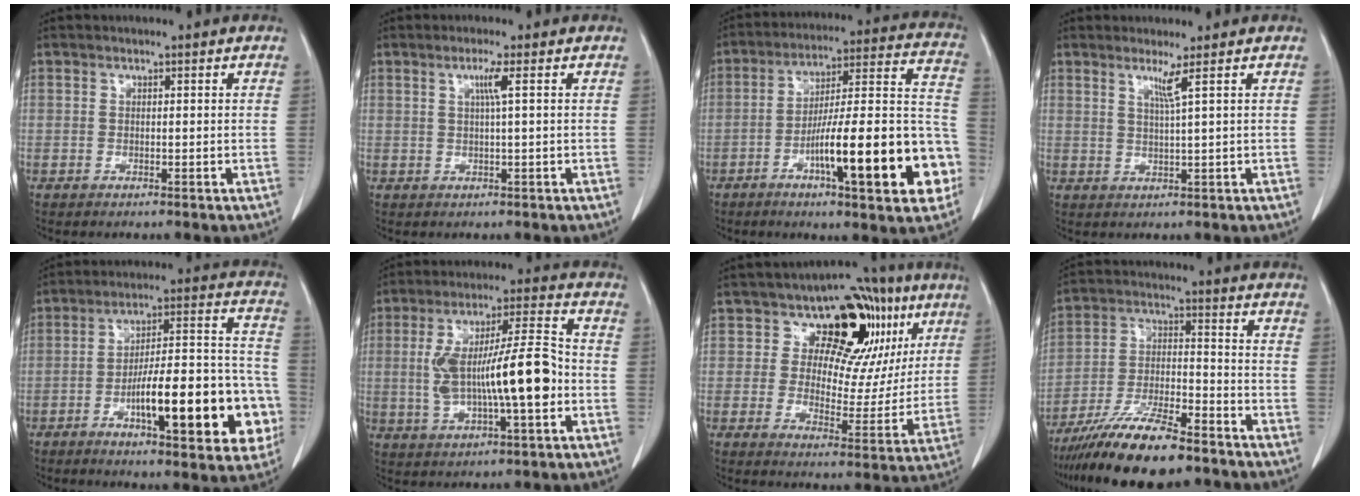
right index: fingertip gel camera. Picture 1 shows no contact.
{"total": 2.3, "force": [0.7, -0.6, 2.1], "torque": [-0.043, 0.000, 0.014]}
{"total": 21.6, "force": [-7.8, 2.9, 20.0], "torque": [-0.247, 0.017, -0.110]}
{"total": 2.4, "force": [1.3, -1.1, 1.7], "torque": [-0.038, -0.014, 0.030]}
{"total": 20.0, "force": [-6.7, 4.7, 18.3], "torque": [-0.221, 0.034, -0.084]}
{"total": 14.7, "force": [-1.5, 2.5, 14.4], "torque": [-0.265, 0.019, -0.019]}
{"total": 14.4, "force": [6.8, 9.0, 8.9], "torque": [-0.083, 0.024, 0.095]}
{"total": 15.2, "force": [-11.8, 2.8, 9.1], "torque": [-0.177, -0.018, -0.209]}